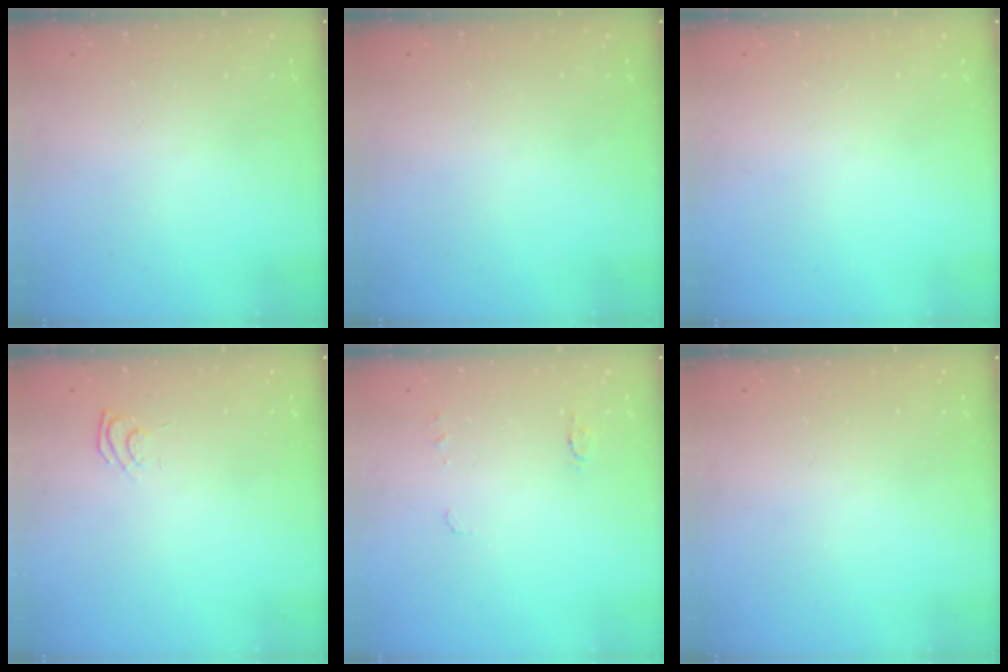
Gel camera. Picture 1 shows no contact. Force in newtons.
{"total": 0.0}
{"total": 0.0}
{"total": 6.1, "press": 5.9, "slide": 1.4}
{"total": 5.2, "press": 5.1, "slide": 0.5}
{"total": 0.0}